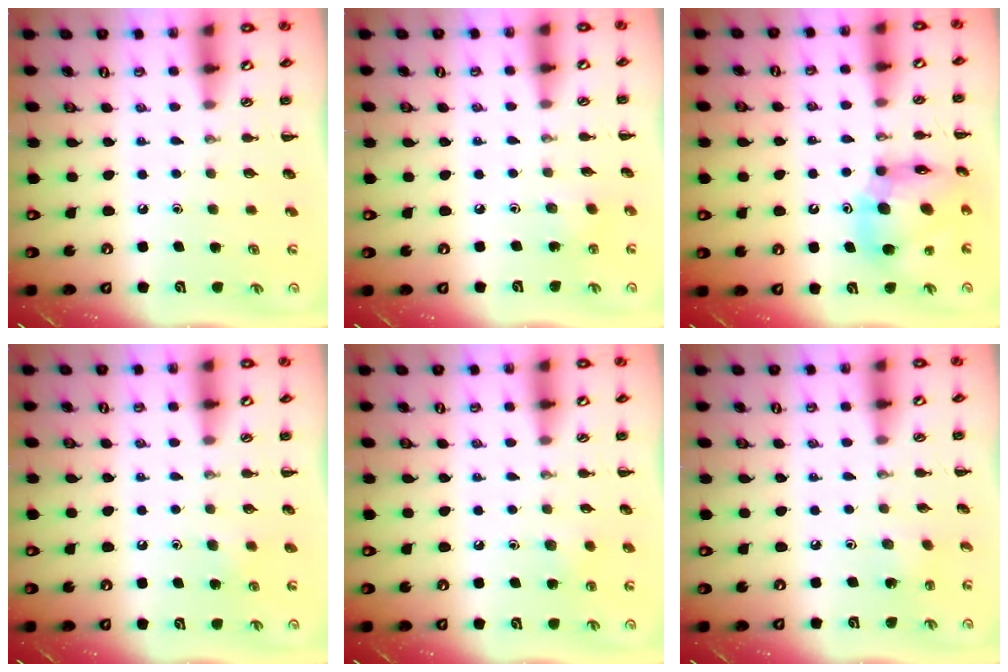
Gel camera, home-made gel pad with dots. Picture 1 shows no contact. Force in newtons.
{"total": 2.1, "press": 2.1, "slide": 0.5}
{"total": 12.5, "press": 12.0, "slide": 3.7}
{"total": 2.8, "press": 2.5, "slide": 1.3}
{"total": 4.2, "press": 4.0, "slide": 1.3}
{"total": 1.4, "press": 1.2, "slide": 0.6}